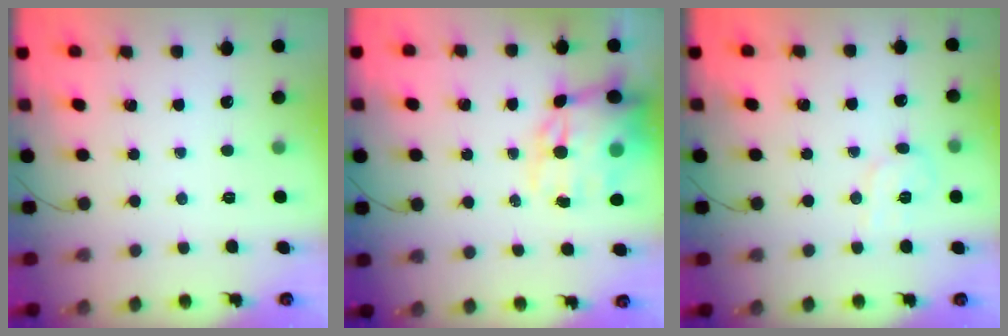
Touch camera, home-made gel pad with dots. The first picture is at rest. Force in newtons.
{"total": 15.9, "press": 15.3, "slide": 4.3}
{"total": 6.6, "press": 6.4, "slide": 1.8}